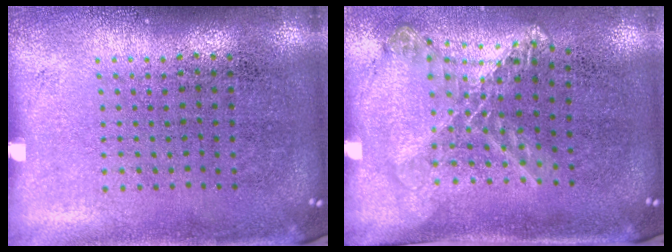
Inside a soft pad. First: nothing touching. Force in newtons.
{"total": 1.3, "press": 1.2, "slide": 0.4}